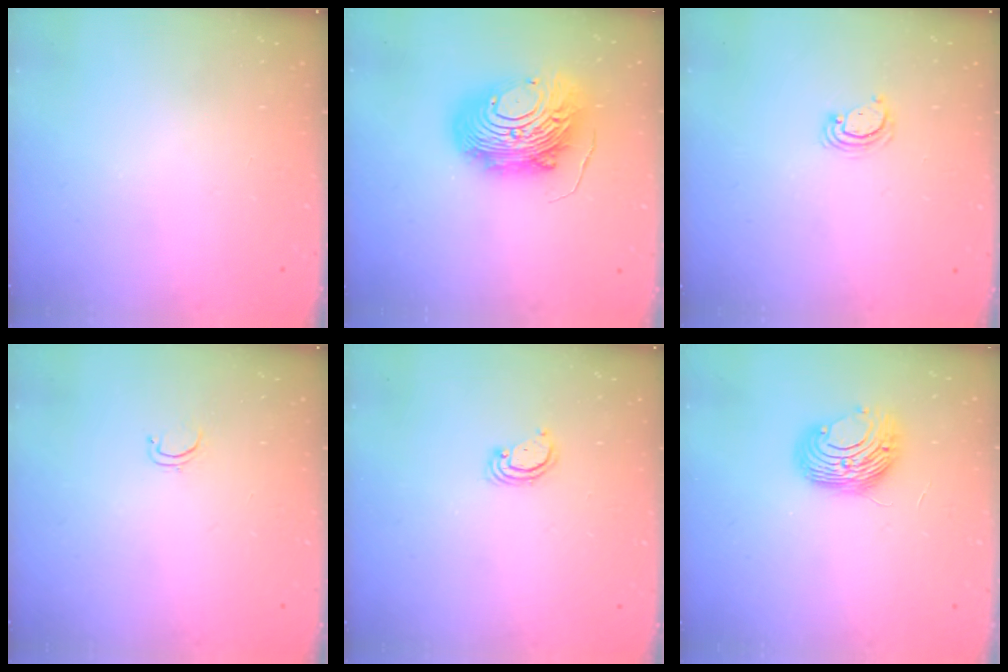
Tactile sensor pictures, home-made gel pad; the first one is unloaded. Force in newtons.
{"total": 17.9, "press": 17.9, "slide": 1.5}
{"total": 4.0, "press": 4.0, "slide": 0.3}
{"total": 2.6, "press": 2.5, "slide": 0.4}
{"total": 2.6, "press": 2.6, "slide": 0.2}
{"total": 9.7, "press": 9.7, "slide": 0.1}